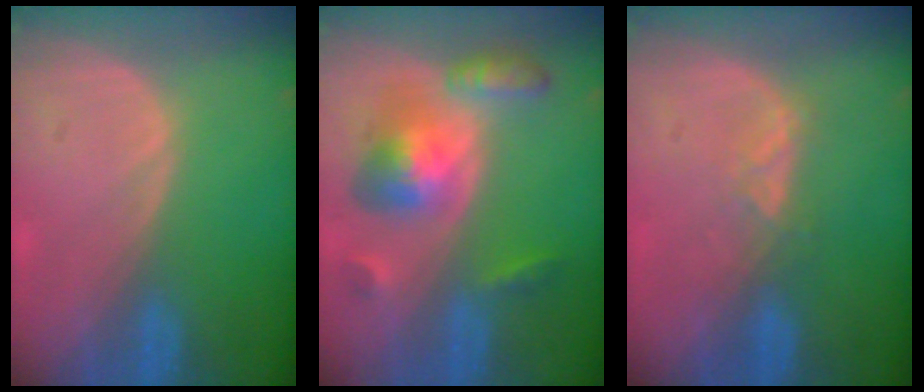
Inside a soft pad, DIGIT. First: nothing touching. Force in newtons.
{"total": 8.2, "press": 8.2, "slide": 0.5}
{"total": 2.6, "press": 2.5, "slide": 0.8}